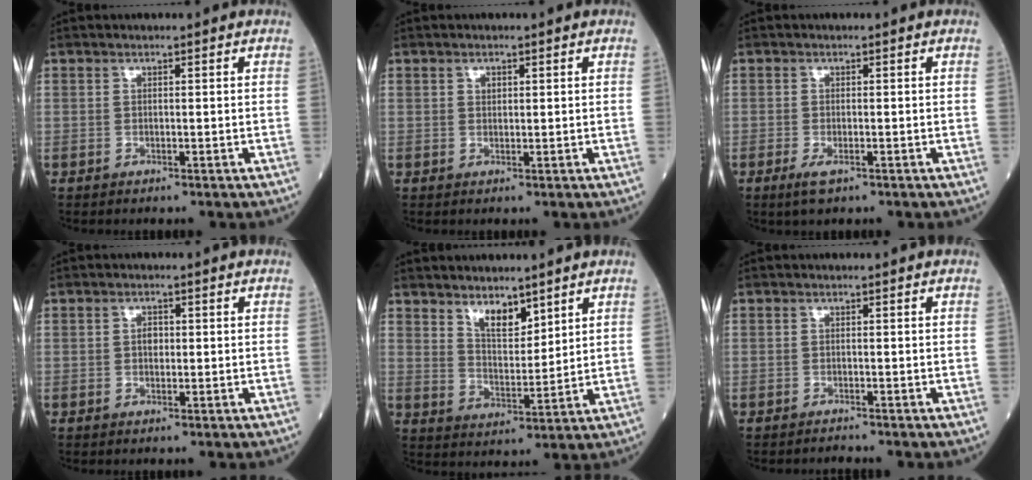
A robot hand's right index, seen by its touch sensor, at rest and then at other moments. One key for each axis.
{"total": 1.0, "fx": 0.5, "fy": 0.7, "fz": 0.5, "tx": -0.006, "ty": -0.001, "tz": 0.008}
{"total": 2.2, "fx": -1.1, "fy": 0.7, "fz": 1.7, "tx": -0.037, "ty": -0.003, "tz": -0.016}
{"total": 1.5, "fx": 0.0, "fy": 1.0, "fz": 1.1, "tx": -0.017, "ty": 0.003, "tz": 0.000}
{"total": 5.4, "fx": 4.1, "fy": 2.1, "fz": 2.8, "tx": -0.052, "ty": -0.008, "tz": 0.080}
{"total": 0.7, "fx": -0.7, "fy": -0.1, "fz": -0.2, "tx": -0.001, "ty": -0.006, "tz": -0.011}